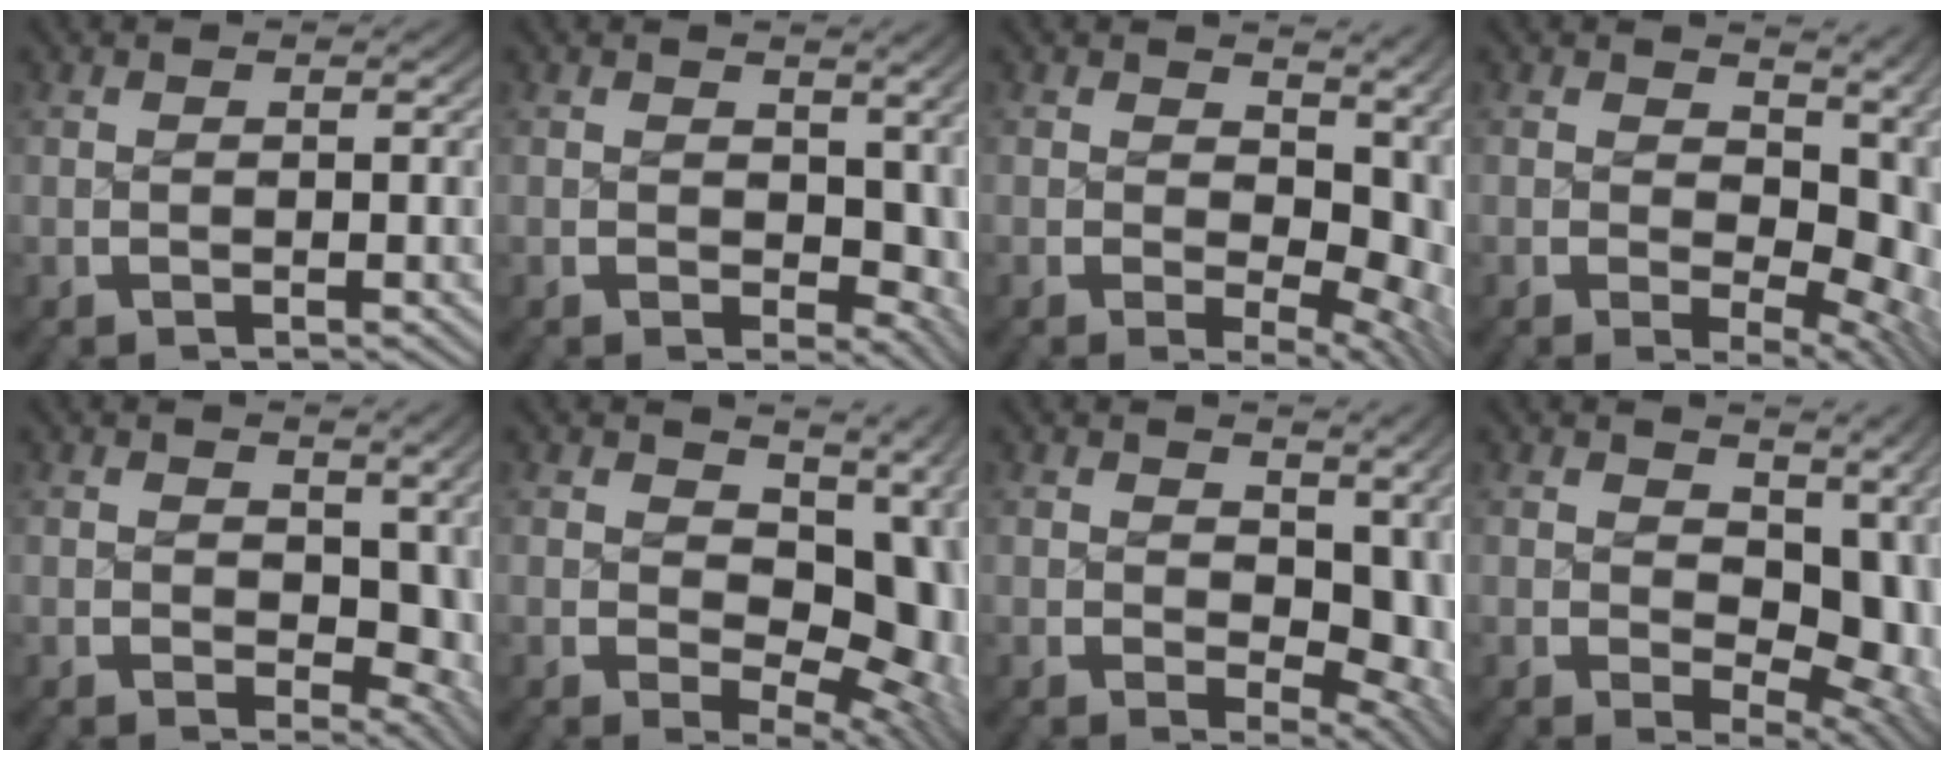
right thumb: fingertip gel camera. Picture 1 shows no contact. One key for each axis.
{"total": 3.8, "fx": 0.6, "fy": 2.8, "fz": 2.4, "tx": -0.023, "ty": -0.007, "tz": 0.009}
{"total": 6.8, "fx": -0.1, "fy": 3.9, "fz": 5.6, "tx": -0.073, "ty": -0.017, "tz": 0.009}
{"total": 7.6, "fx": 0.0, "fy": 4.3, "fz": 6.2, "tx": -0.082, "ty": -0.016, "tz": 0.010}
{"total": 4.9, "fx": 0.5, "fy": 3.6, "fz": 3.3, "tx": -0.036, "ty": -0.011, "tz": 0.010}
{"total": 10.6, "fx": -0.1, "fy": 6.7, "fz": 8.2, "tx": -0.119, "ty": -0.023, "tz": 0.009}
{"total": 6.2, "fx": 0.4, "fy": 3.9, "fz": 4.8, "tx": -0.066, "ty": -0.025, "tz": 0.019}
{"total": 8.1, "fx": 0.1, "fy": 4.9, "fz": 6.5, "tx": -0.093, "ty": -0.022, "tz": 0.013}